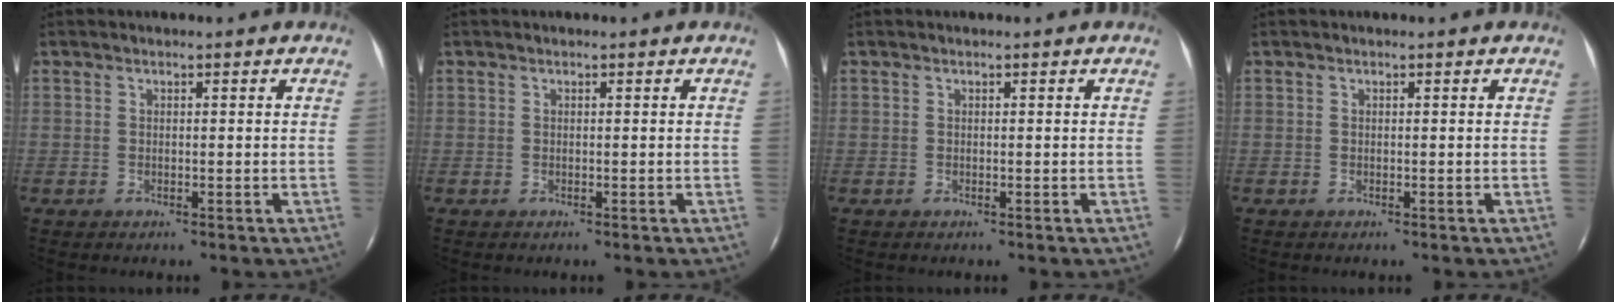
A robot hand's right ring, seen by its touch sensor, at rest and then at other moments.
{"total": 0.0}
{"total": 0.0}
{"total": 0.0}